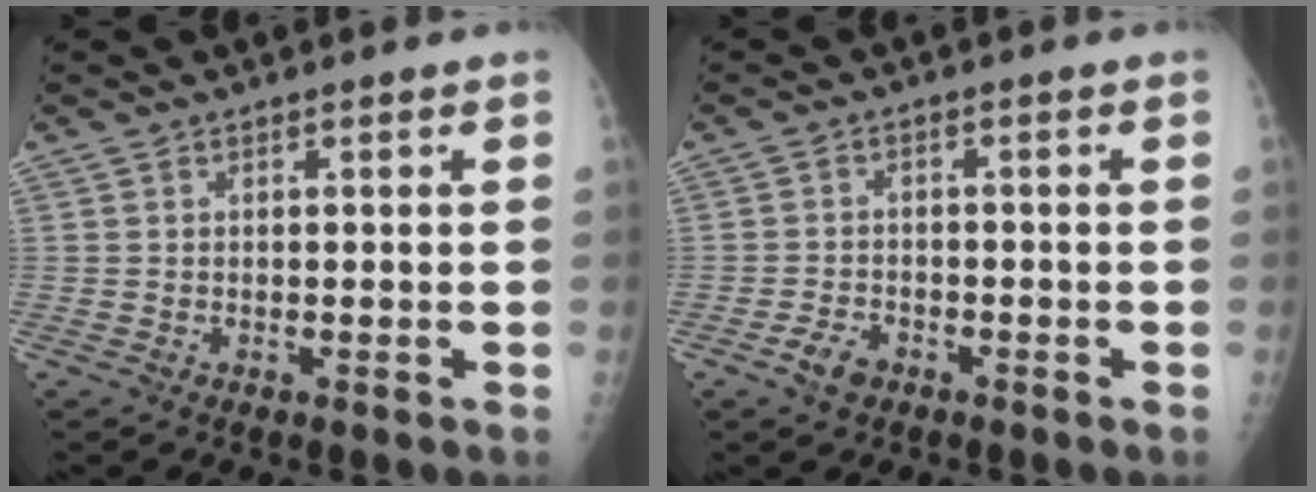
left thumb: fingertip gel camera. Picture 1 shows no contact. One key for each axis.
{"total": 3.7, "fx": -2.2, "fy": 2.3, "fz": 1.8, "tx": -0.030, "ty": 0.013, "tz": -0.038}